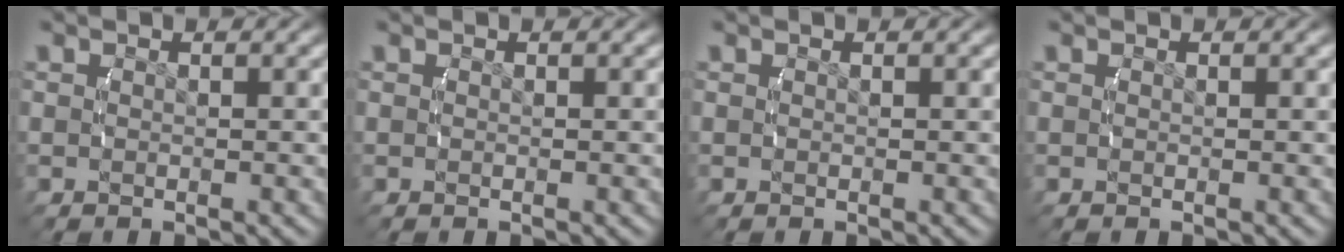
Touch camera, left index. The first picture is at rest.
{"total": 0.0}
{"total": 0.0}
{"total": 0.0}